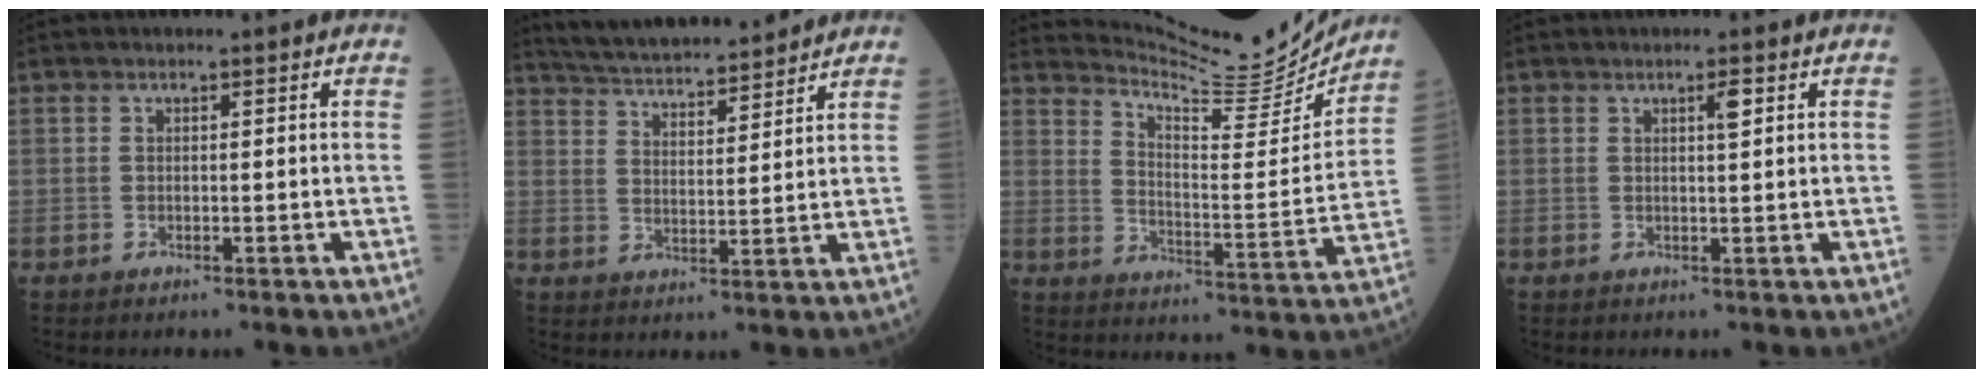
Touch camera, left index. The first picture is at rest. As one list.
[{"total": 14.3, "force": [13.2, 2.0, 5.0], "torque": [-0.089, 0.018, 0.209]}, {"total": 16.2, "force": [15.9, 0.9, 3.2], "torque": [-0.062, -0.054, 0.220]}, {"total": 1.7, "force": [0.8, 0.2, 1.5], "torque": [-0.026, 0.001, 0.012]}]